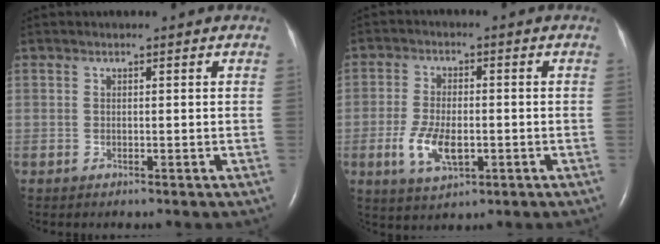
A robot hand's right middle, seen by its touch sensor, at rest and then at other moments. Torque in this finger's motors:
{"motor_torque": [1.12, -0.43, 0.39, 0.07]}